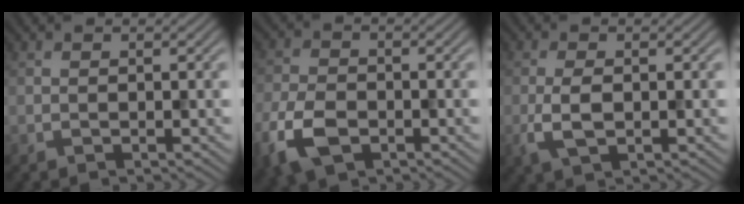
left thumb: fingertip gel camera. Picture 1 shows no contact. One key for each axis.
{"total": 7.4, "fx": -3.5, "fy": 4.3, "fz": 4.8, "tx": -0.126, "ty": -0.014, "tz": -0.075}
{"total": 3.5, "fx": -0.6, "fy": 1.7, "fz": 3.1, "tx": -0.077, "ty": -0.006, "tz": -0.012}